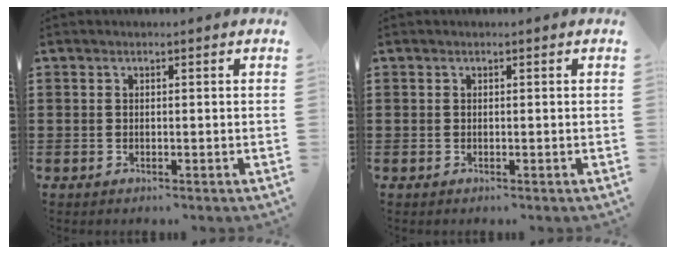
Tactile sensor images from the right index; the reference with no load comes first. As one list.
[{"total": 0.0}]